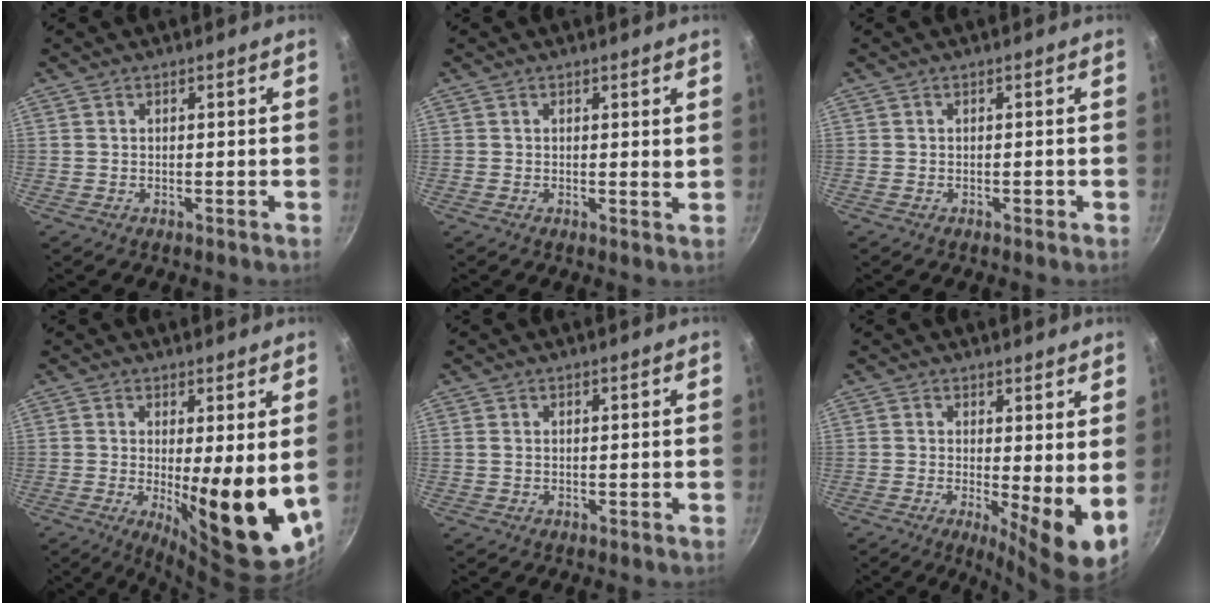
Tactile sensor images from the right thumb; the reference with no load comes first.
{"total": 1.2, "force": [0.5, 0.5, 0.9], "torque": [-0.014, -0.003, 0.005]}
{"total": 0.7, "force": [-0.4, 0.4, 0.5], "torque": [-0.007, 0.004, -0.007]}
{"total": 14.1, "force": [-0.2, 3.5, 13.7], "torque": [-0.167, -0.034, 0.005]}
{"total": 0.6, "force": [0.1, 0.4, 0.4], "torque": [-0.006, 0.001, 0.000]}
{"total": 8.1, "force": [0.2, 2.1, 7.8], "torque": [-0.109, -0.023, 0.003]}